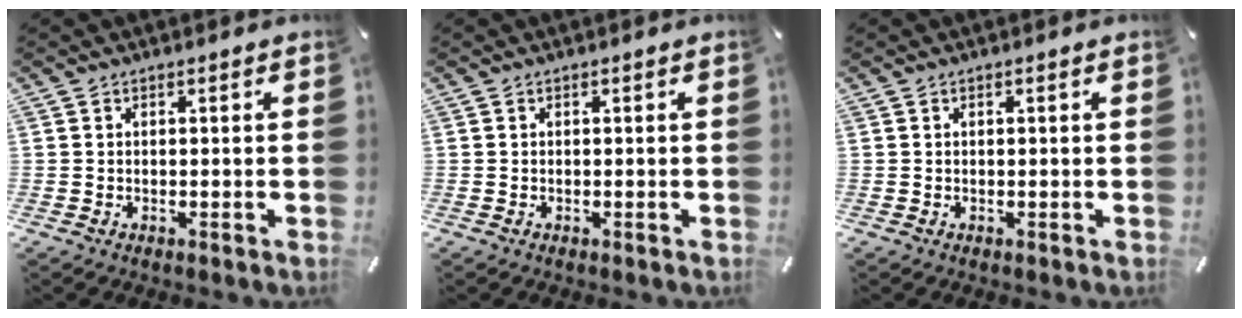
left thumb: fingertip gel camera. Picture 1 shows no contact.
{"total": 0.0}
{"total": 0.0}